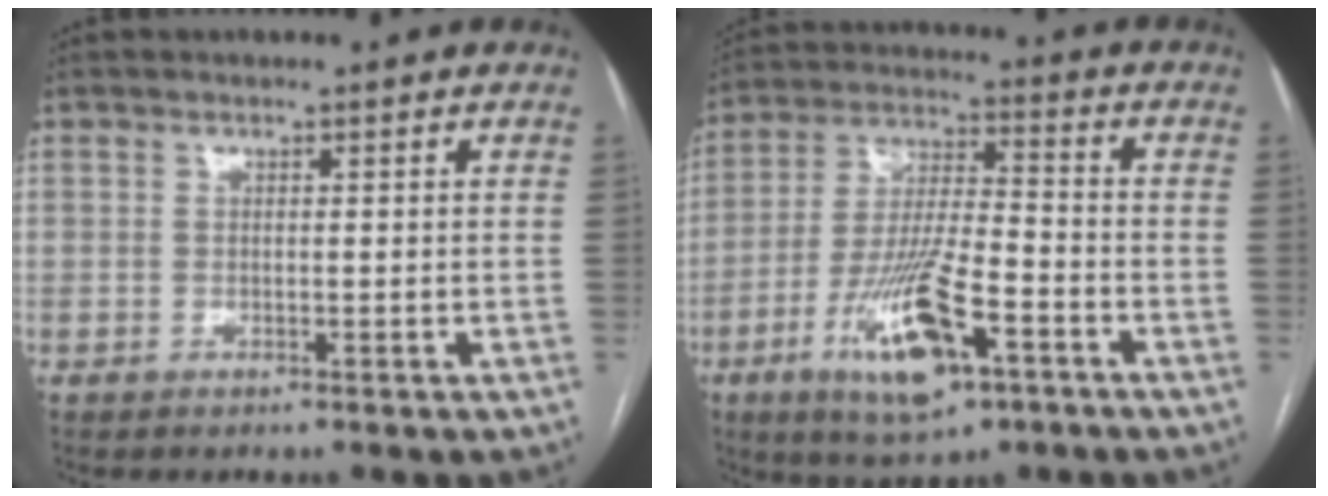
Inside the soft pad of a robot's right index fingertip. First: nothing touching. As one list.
[{"total": 14.9, "force": [-6.8, 3.5, 12.7], "torque": [-0.252, -0.014, -0.115]}]